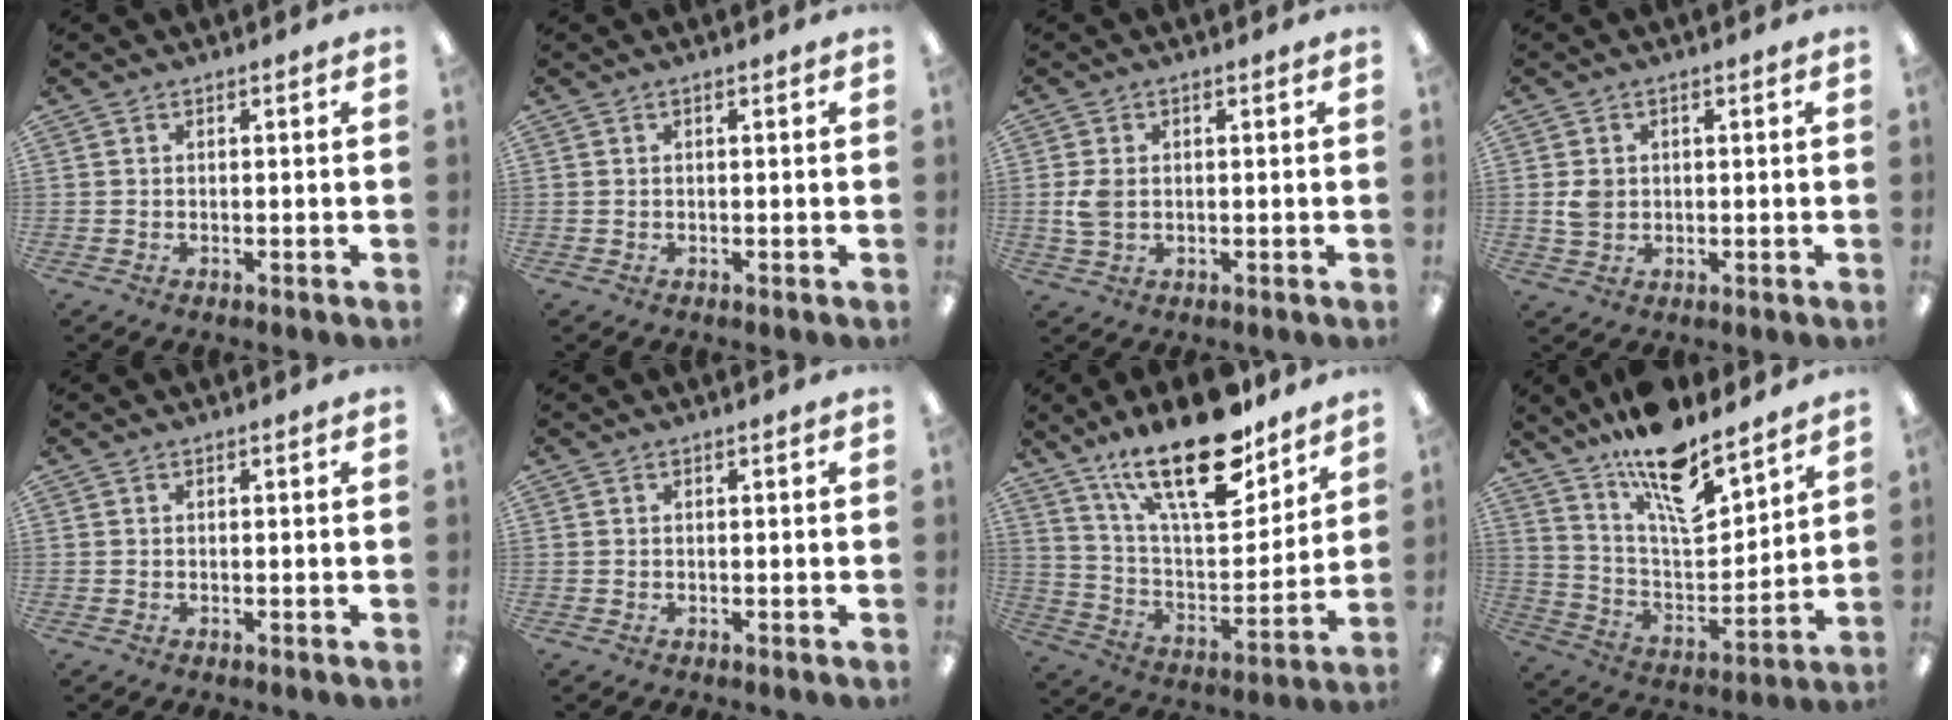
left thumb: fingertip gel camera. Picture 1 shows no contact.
{"total": 0.0}
{"total": 4.3, "force": [0.1, 2.8, 3.2], "torque": [-0.066, -0.002, -0.002]}
{"total": 3.1, "force": [0.4, 2.7, 1.5], "torque": [-0.021, 0.003, 0.004]}
{"total": 0.0}
{"total": 0.0}
{"total": 24.5, "force": [16.6, 9.1, 15.5], "torque": [-0.253, -0.100, 0.283]}
{"total": 16.9, "force": [13.3, 5.2, 9.1], "torque": [-0.158, -0.092, 0.229]}